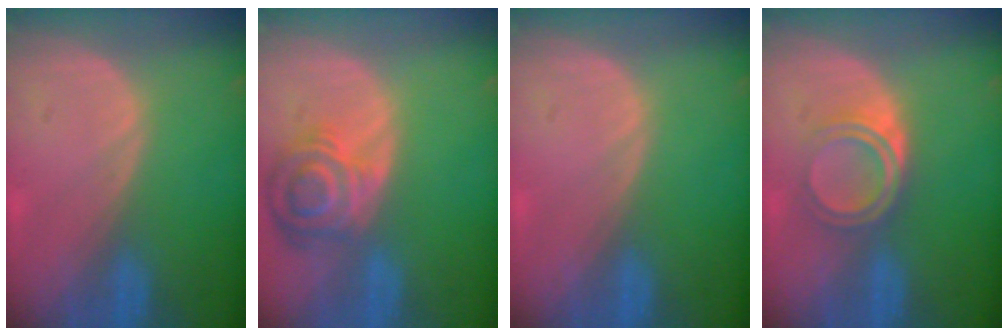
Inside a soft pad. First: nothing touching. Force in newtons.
{"total": 8.0, "press": 7.1, "slide": 3.8}
{"total": 0.0}
{"total": 5.2, "press": 4.5, "slide": 2.7}